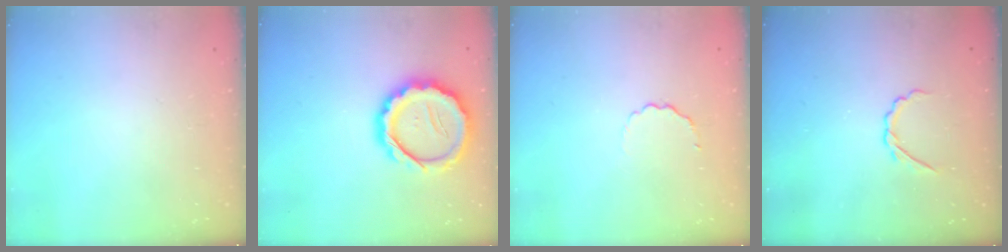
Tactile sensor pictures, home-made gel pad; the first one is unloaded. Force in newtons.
{"total": 15.6, "press": 15.4, "slide": 2.5}
{"total": 2.7, "press": 2.5, "slide": 0.9}
{"total": 2.6, "press": 2.5, "slide": 0.8}